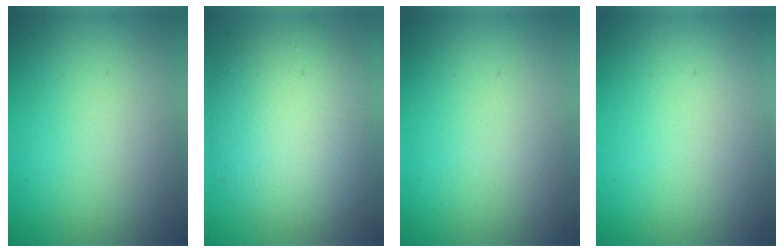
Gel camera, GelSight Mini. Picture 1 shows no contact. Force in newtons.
{"total": 8.8, "press": 8.8, "slide": 0.9}
{"total": 0.0}
{"total": 0.0}